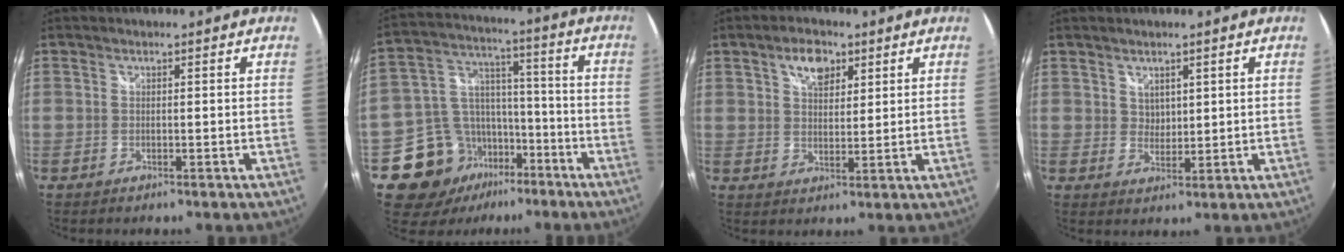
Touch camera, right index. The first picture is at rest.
{"total": 14.9, "force": [-8.6, 10.8, 5.5], "torque": [-0.127, 0.041, -0.134]}
{"total": 6.0, "force": [3.3, 3.5, 3.7], "torque": [-0.058, 0.013, 0.056]}
{"total": 2.7, "force": [1.6, 2.0, 0.8], "torque": [-0.006, 0.000, 0.030]}